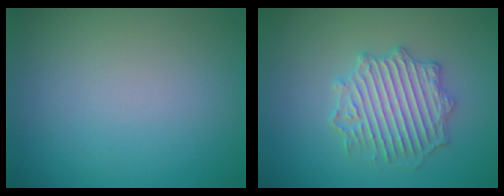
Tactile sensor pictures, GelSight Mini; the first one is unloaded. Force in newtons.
{"total": 4.2, "press": 4.1, "slide": 1.0}